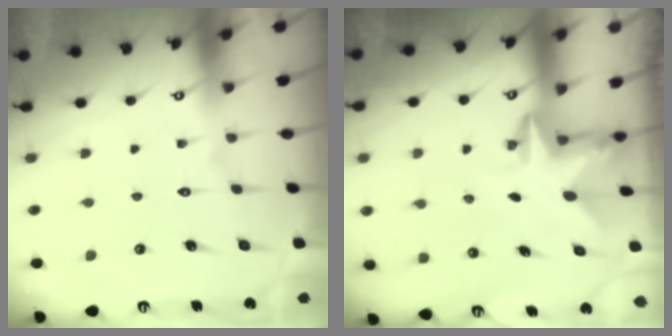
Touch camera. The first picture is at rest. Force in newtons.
{"total": 2.4, "press": 2.3, "slide": 0.4}